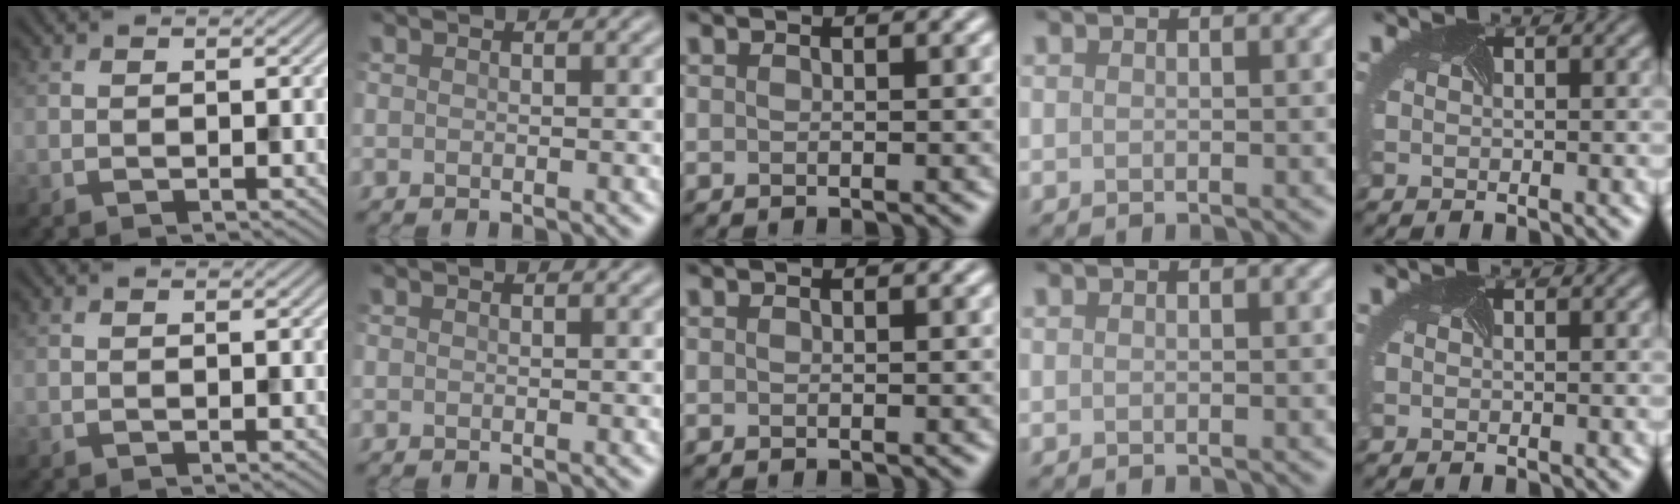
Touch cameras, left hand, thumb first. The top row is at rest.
{}